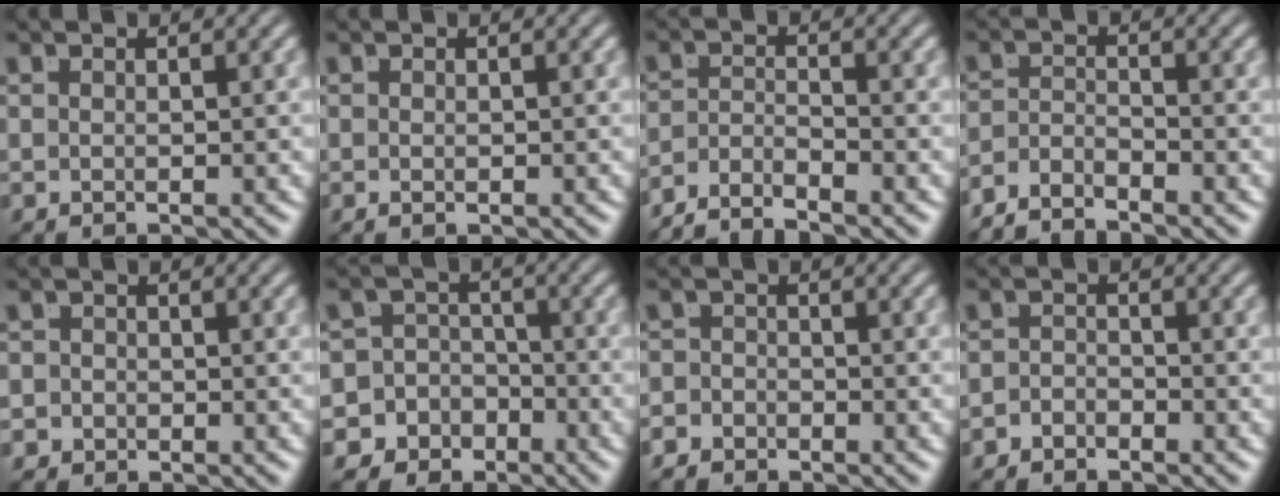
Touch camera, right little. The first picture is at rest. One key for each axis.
{"total": 0.6, "fx": -0.4, "fy": 0.2, "fz": 0.4, "tx": -0.013, "ty": -0.009, "tz": -0.001}
{"total": 4.1, "fx": -3.6, "fy": 1.4, "fz": 1.4, "tx": -0.023, "ty": -0.011, "tz": -0.061}
{"total": 3.5, "fx": -3.1, "fy": 1.4, "fz": 1.0, "tx": -0.017, "ty": -0.012, "tz": -0.055}
{"total": 2.1, "fx": -1.2, "fy": 1.7, "fz": 0.0, "tx": -0.008, "ty": -0.014, "tz": -0.019}
{"total": 12.2, "fx": -5.1, "fy": 10.8, "fz": 2.6, "tx": -0.085, "ty": -0.061, "tz": -0.089}
{"total": 2.4, "fx": -2.0, "fy": 1.2, "fz": -0.2, "tx": 0.001, "ty": -0.017, "tz": -0.033}
{"total": 2.1, "fx": -2.0, "fy": 0.4, "fz": -0.2, "tx": 0.006, "ty": -0.016, "tz": -0.031}